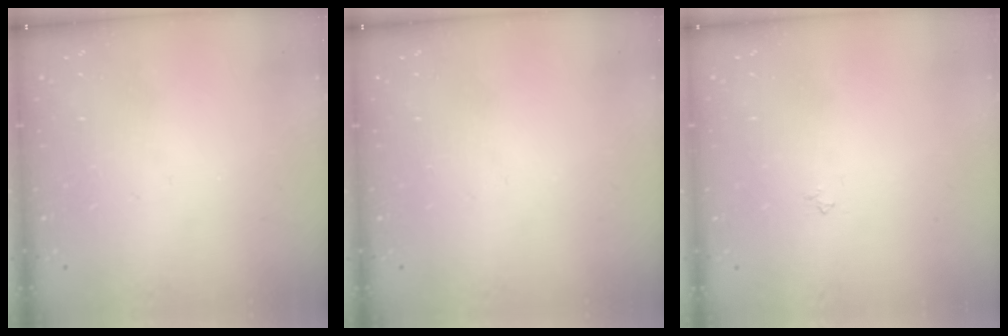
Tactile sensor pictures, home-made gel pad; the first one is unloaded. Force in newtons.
{"total": 0.0}
{"total": 2.4, "press": 2.3, "slide": 0.5}